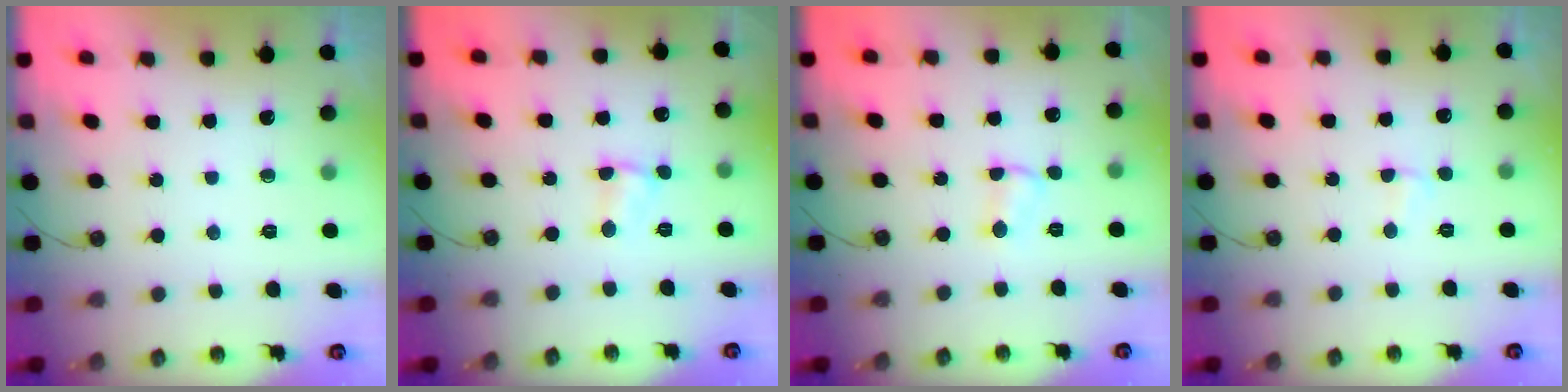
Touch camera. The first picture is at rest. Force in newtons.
{"total": 1.9, "press": 1.9, "slide": 0.3}
{"total": 2.9, "press": 2.9, "slide": 0.5}
{"total": 3.7, "press": 1.9, "slide": 3.2}